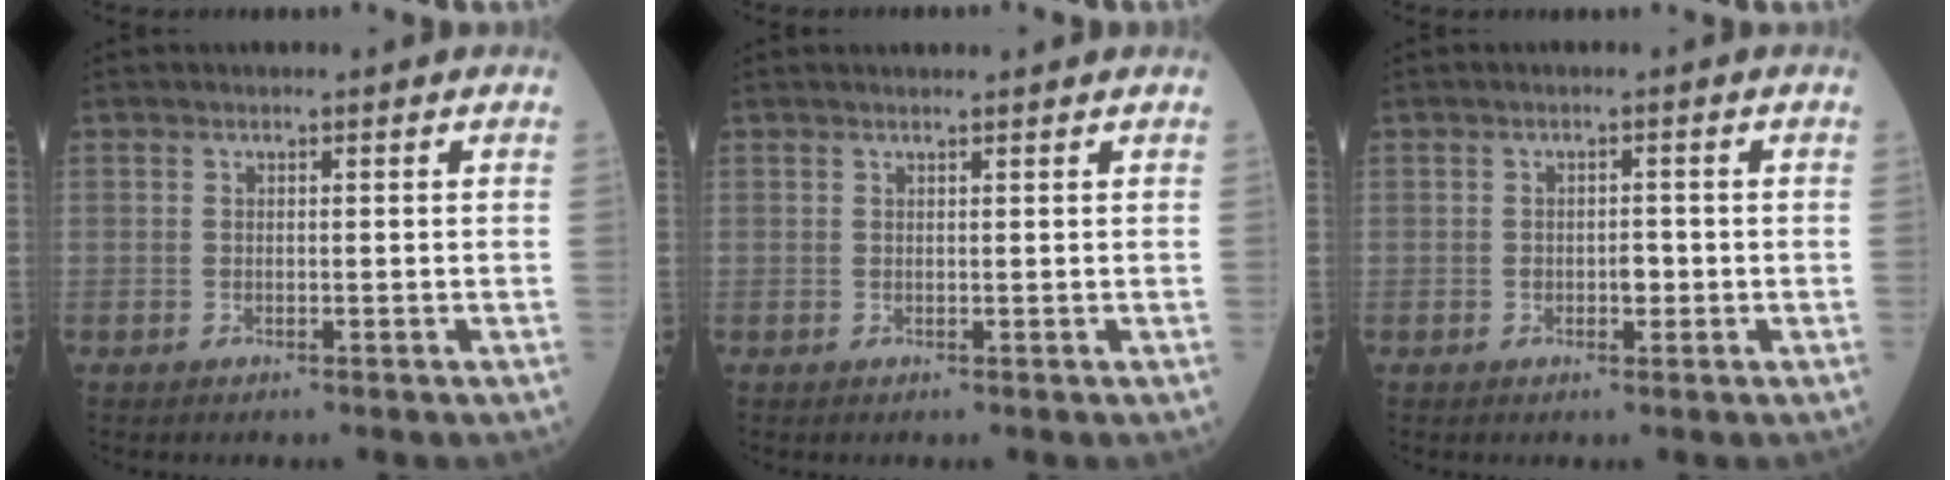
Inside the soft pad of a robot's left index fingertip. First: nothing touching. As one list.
[{"total": 1.7, "force": [1.6, -0.1, 0.5], "torque": [-0.007, 0.007, 0.019]}, {"total": 1.7, "force": [-0.5, 0.9, 1.3], "torque": [-0.019, 0.003, -0.005]}]